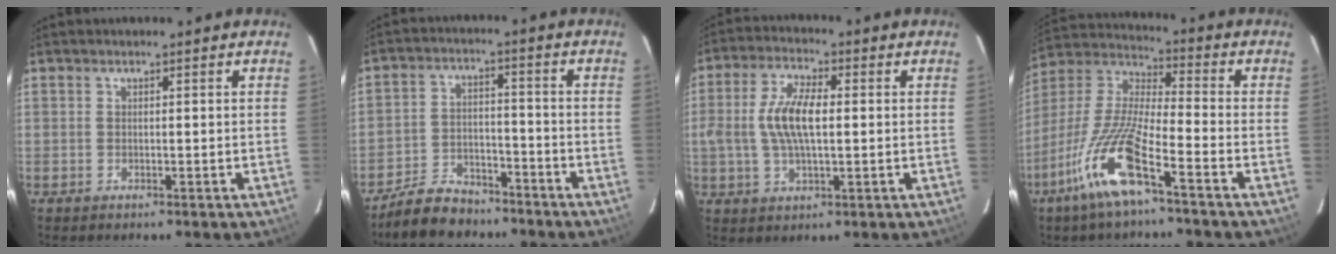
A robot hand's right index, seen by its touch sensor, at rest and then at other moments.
{"total": 9.5, "force": [-7.9, 4.4, 2.9], "torque": [-0.083, 0.013, -0.126]}
{"total": 9.2, "force": [0.2, 3.7, 8.5], "torque": [-0.168, 0.009, 0.004]}
{"total": 14.7, "force": [-8.3, 2.0, 11.9], "torque": [-0.251, -0.017, -0.167]}